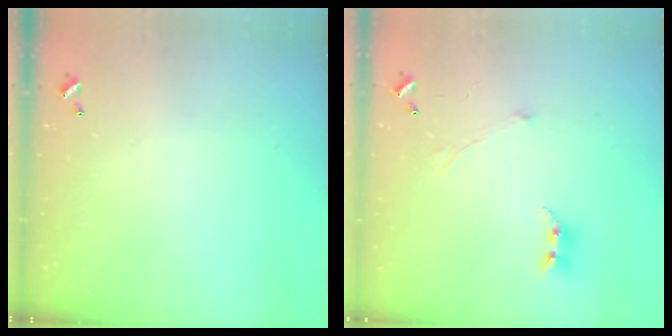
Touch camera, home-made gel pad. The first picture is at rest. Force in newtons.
{"total": 0.7, "press": 0.4, "slide": 0.5}